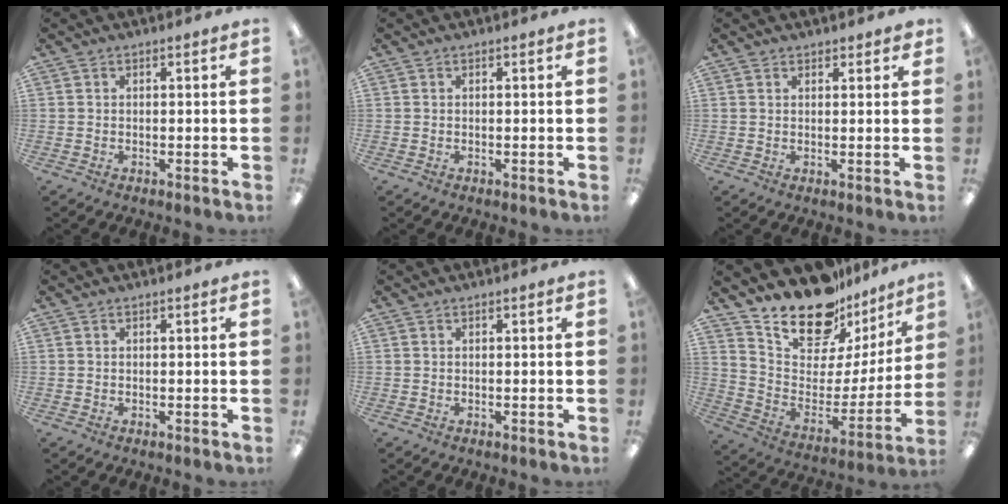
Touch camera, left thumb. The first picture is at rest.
{"total": 0.0}
{"total": 1.7, "force": [1.5, 0.8, 0.2], "torque": [0.003, -0.003, 0.027]}
{"total": 0.0}
{"total": 0.0}
{"total": 19.1, "force": [16.7, 7.7, 5.3], "torque": [-0.110, -0.131, 0.300]}